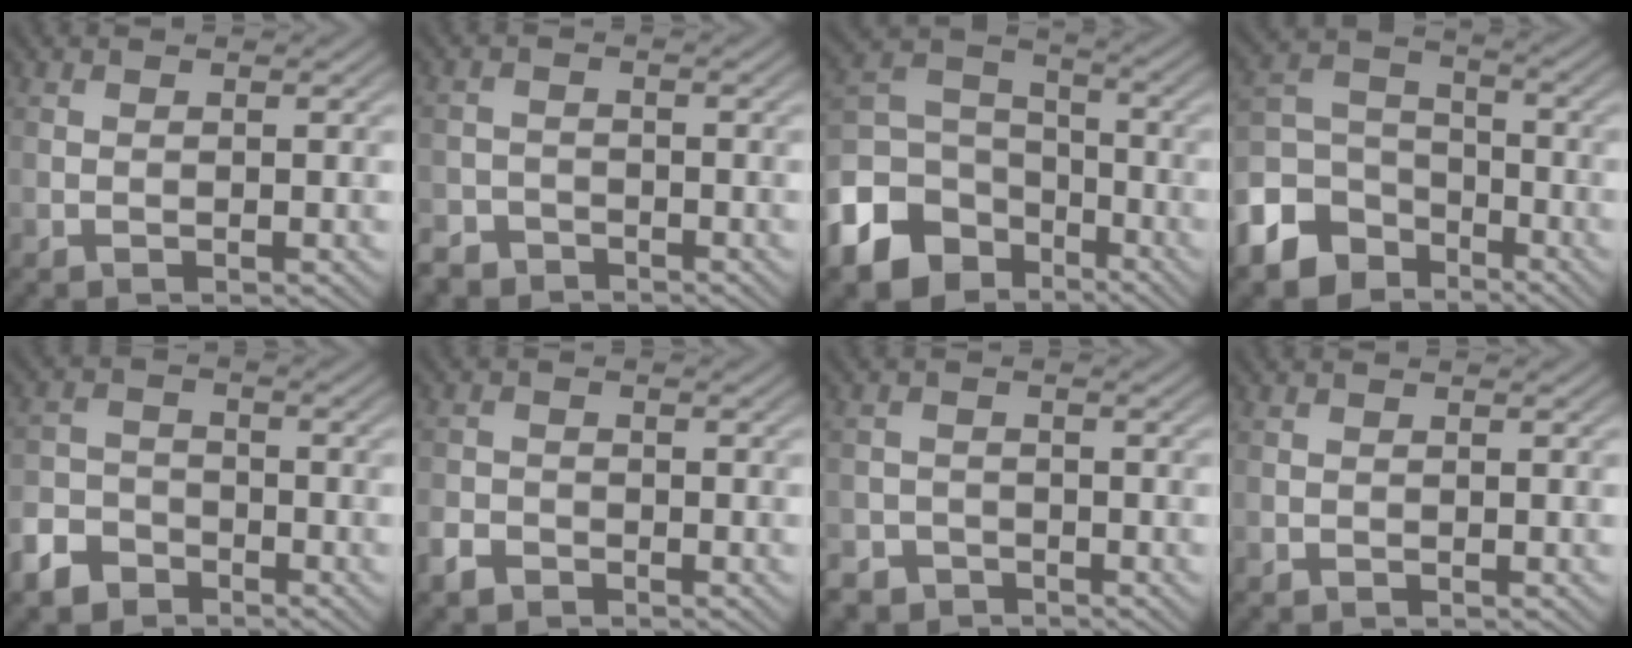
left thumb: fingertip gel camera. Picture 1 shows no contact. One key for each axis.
{"total": 3.6, "fx": -3.1, "fy": 1.8, "fz": 0.6, "tx": -0.006, "ty": -0.001, "tz": -0.060}
{"total": 13.0, "fx": -6.9, "fy": 9.4, "fz": 5.8, "tx": -0.172, "ty": -0.027, "tz": -0.138}
{"total": 10.3, "fx": -6.2, "fy": 7.1, "fz": 4.0, "tx": -0.110, "ty": -0.017, "tz": -0.138}
{"total": 5.7, "fx": -3.9, "fy": 3.6, "fz": 2.0, "tx": -0.050, "ty": -0.002, "tz": -0.089}
{"total": 2.7, "fx": -1.9, "fy": 1.6, "fz": 0.9, "tx": -0.019, "ty": -0.004, "tz": -0.048}
{"total": 3.7, "fx": -3.0, "fy": 2.2, "fz": 0.5, "tx": 0.002, "ty": 0.001, "tz": -0.054}
{"total": 0.0}